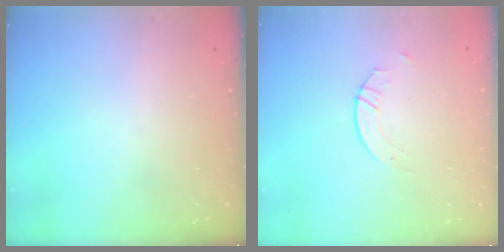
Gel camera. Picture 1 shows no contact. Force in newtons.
{"total": 2.6, "press": 2.6, "slide": 0.2}